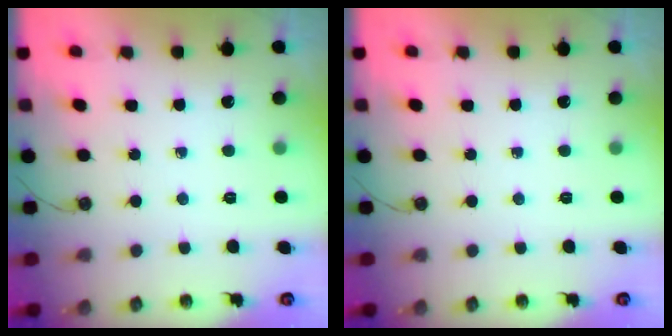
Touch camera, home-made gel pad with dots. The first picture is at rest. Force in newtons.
{"total": 0.0}